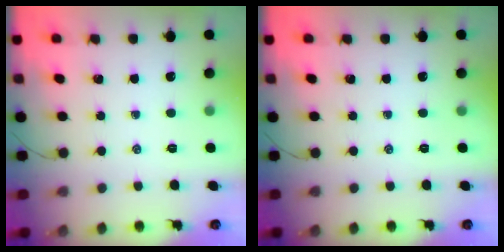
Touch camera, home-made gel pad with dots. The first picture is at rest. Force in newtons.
{"total": 0.0}